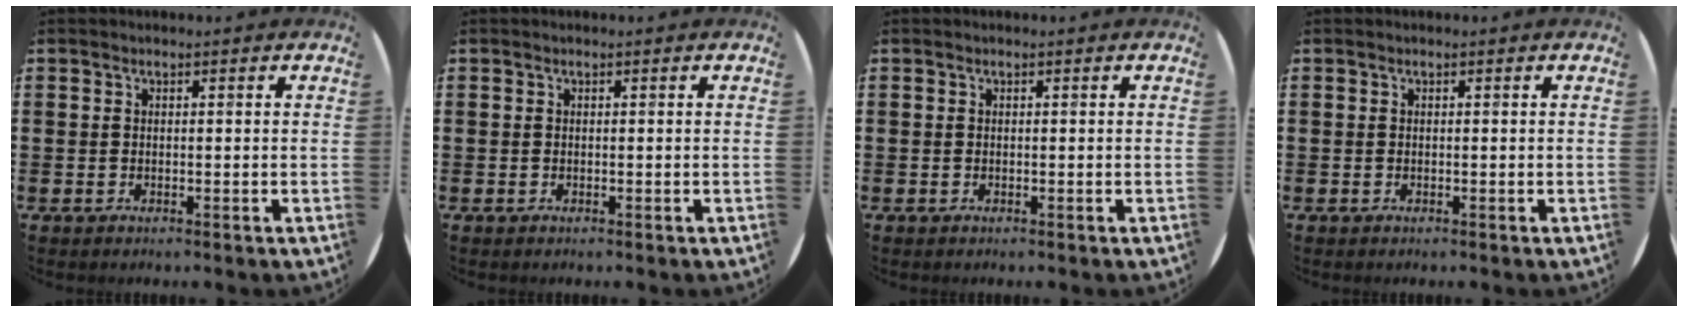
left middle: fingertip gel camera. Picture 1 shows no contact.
{"total": 0.0}
{"total": 0.0}
{"total": 0.0}